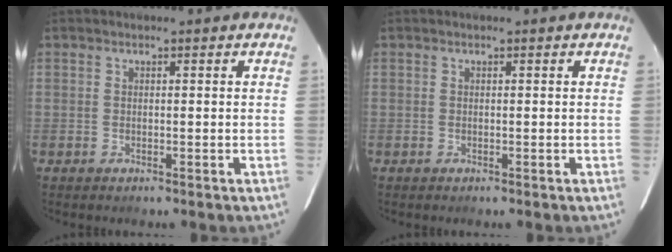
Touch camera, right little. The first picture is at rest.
{"total": 0.0}